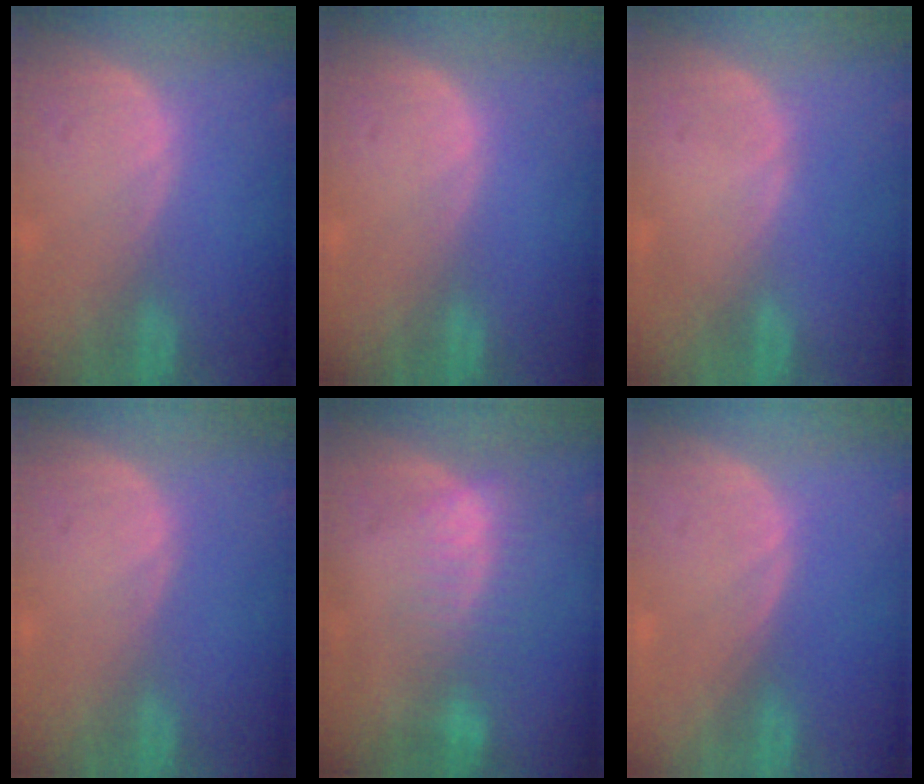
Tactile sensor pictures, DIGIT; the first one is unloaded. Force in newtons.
{"total": 0.0}
{"total": 0.0}
{"total": 0.0}
{"total": 7.2, "press": 6.2, "slide": 3.8}
{"total": 0.0}